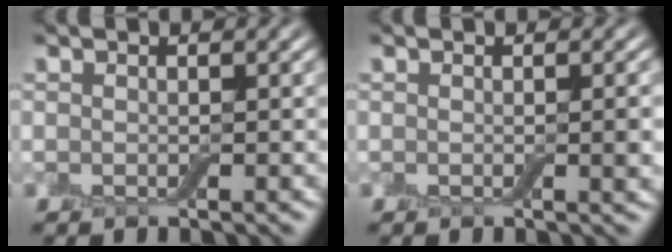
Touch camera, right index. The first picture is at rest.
{"total": 1.3, "force": [0.0, 0.2, 1.3], "torque": [-0.016, -0.002, -0.001]}